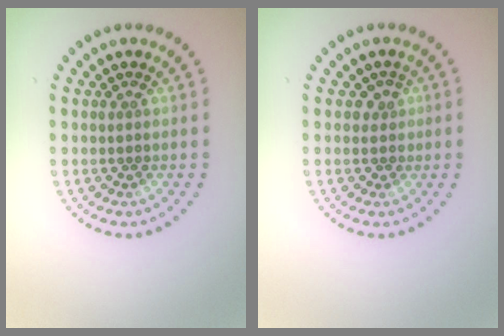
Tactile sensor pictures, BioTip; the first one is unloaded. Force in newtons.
{"total": 1.3, "press": 1.0, "slide": 0.8}